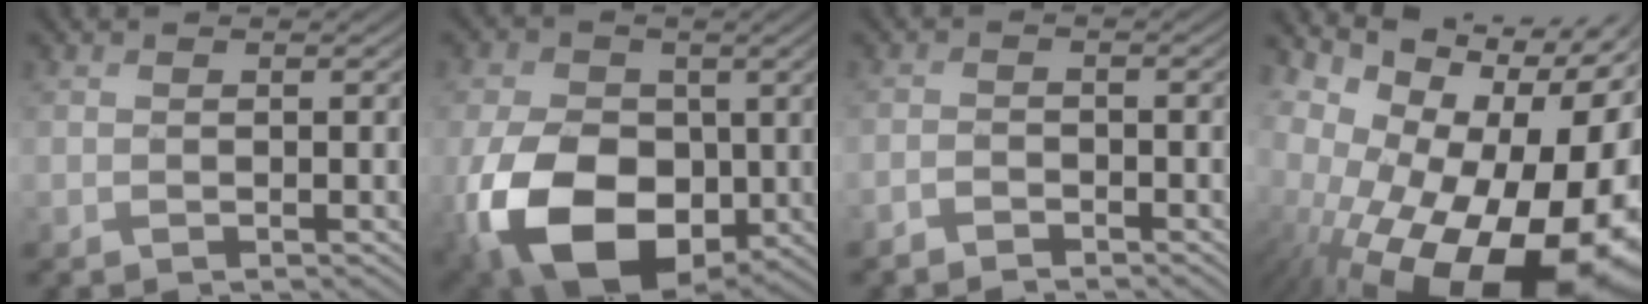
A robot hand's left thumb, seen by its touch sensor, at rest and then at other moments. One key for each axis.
{"total": 16.2, "fx": -3.5, "fy": 11.1, "fz": 11.3, "tx": -0.252, "ty": -0.035, "tz": -0.060}
{"total": 1.6, "fx": -1.4, "fy": 0.5, "fz": 0.5, "tx": -0.009, "ty": 0.001, "tz": -0.032}
{"total": 22.4, "fx": -6.6, "fy": 13.9, "fz": 16.3, "tx": -0.239, "ty": -0.026, "tz": -0.079}